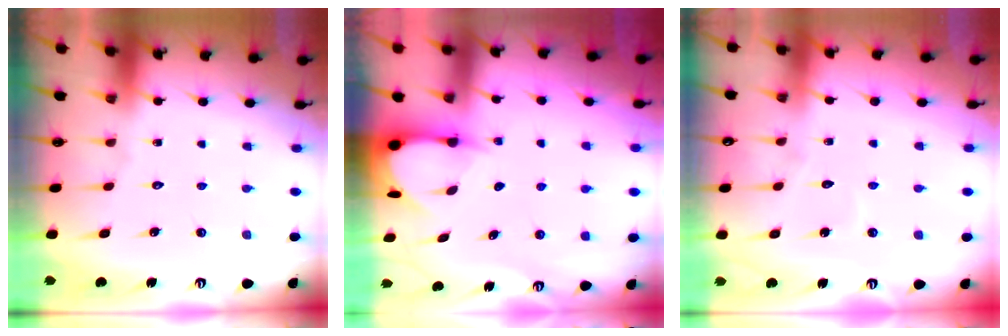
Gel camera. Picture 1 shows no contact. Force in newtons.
{"total": 3.6, "press": 3.5, "slide": 0.3}
{"total": 2.6, "press": 2.6, "slide": 0.2}